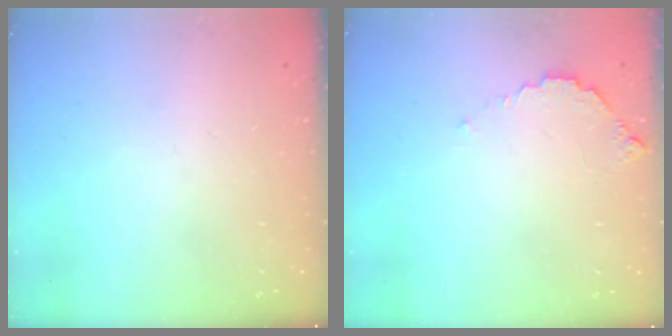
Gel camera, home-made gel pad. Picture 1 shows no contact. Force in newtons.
{"total": 3.9, "press": 3.9, "slide": 0.2}